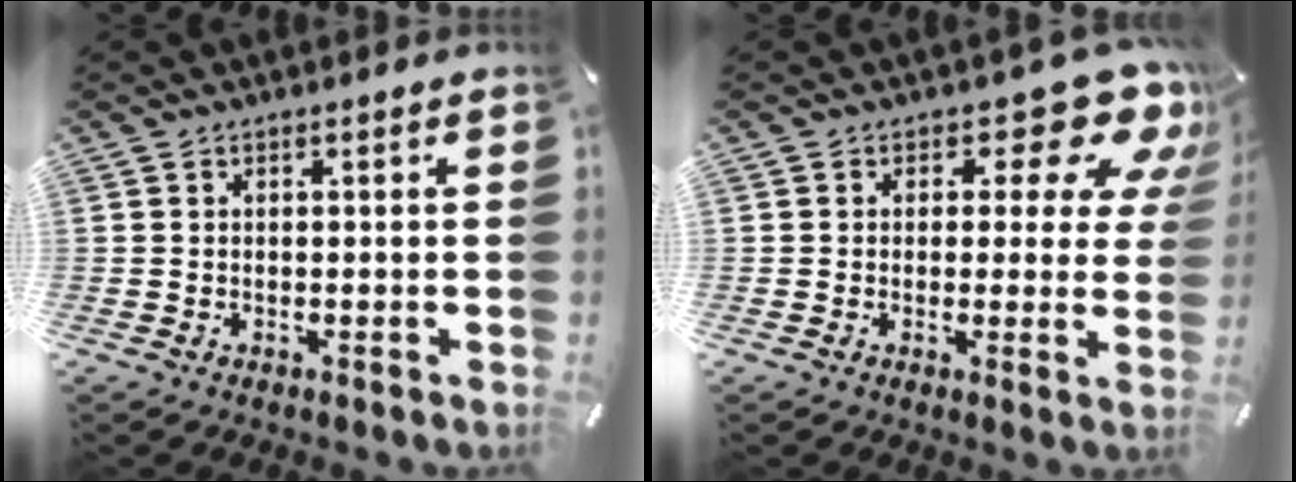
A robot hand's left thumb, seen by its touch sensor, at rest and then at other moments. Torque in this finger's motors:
{"motor_torque": [0.53, 0.02, 0.30, 0.19, 0.04]}